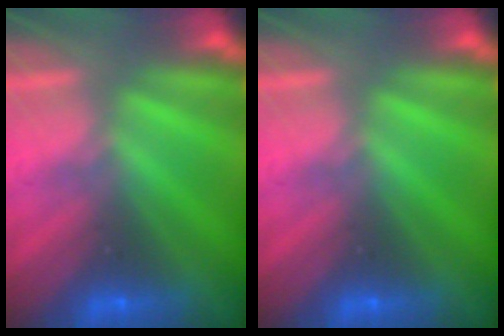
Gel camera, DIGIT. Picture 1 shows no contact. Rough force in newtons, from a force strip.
{"total": 0.0}